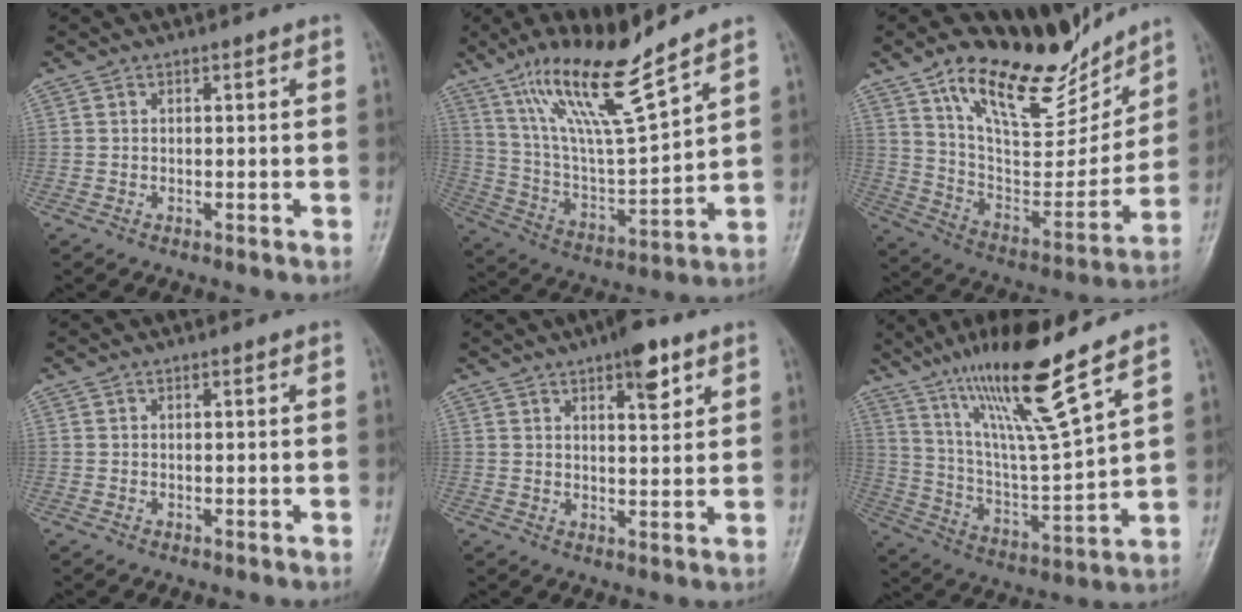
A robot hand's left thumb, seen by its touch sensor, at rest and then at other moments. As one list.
[{"total": 16.9, "force": [11.9, 2.2, 11.8], "torque": [-0.206, -0.063, 0.233]}, {"total": 21.1, "force": [15.5, 8.4, 11.6], "torque": [-0.131, -0.081, 0.270]}, {"total": 0.0}, {"total": 6.6, "force": [3.8, 2.3, 4.9], "torque": [-0.056, -0.017, 0.051]}, {"total": 17.9, "force": [12.1, 1.1, 13.2], "torque": [-0.225, -0.064, 0.224]}]